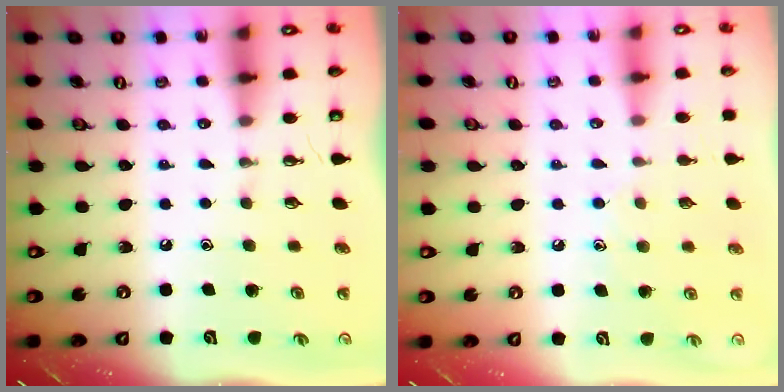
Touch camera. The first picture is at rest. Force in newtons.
{"total": 8.7, "press": 8.7, "slide": 0.8}